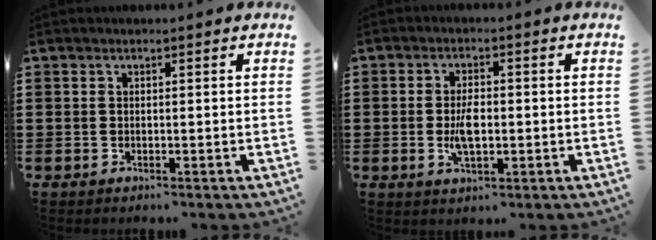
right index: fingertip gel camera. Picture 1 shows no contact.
{"total": 4.7, "force": [-0.6, 2.1, 4.2], "torque": [-0.090, -0.001, -0.014]}